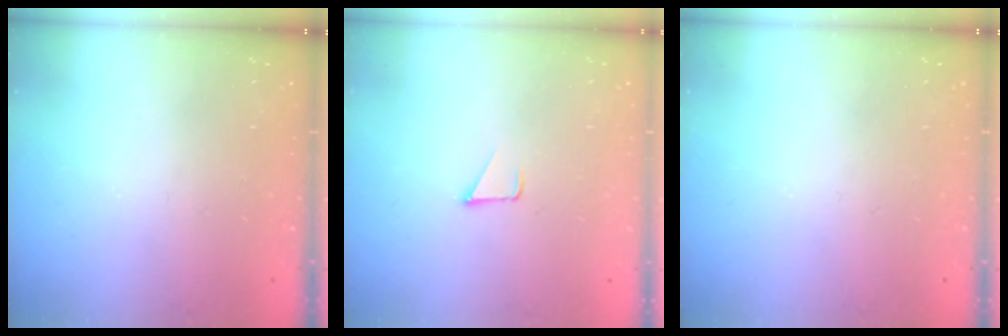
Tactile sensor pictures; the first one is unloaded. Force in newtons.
{"total": 1.2, "press": 1.2, "slide": 0.1}
{"total": 0.0}